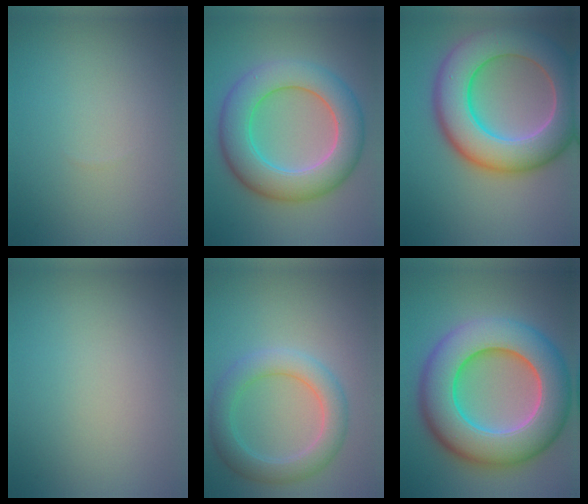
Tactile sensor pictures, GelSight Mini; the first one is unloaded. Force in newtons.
{"total": 8.3, "press": 8.3, "slide": 0.4}
{"total": 11.0, "press": 11.0, "slide": 0.7}
{"total": 0.0}
{"total": 4.3, "press": 4.2, "slide": 0.1}
{"total": 12.8, "press": 12.8, "slide": 0.6}